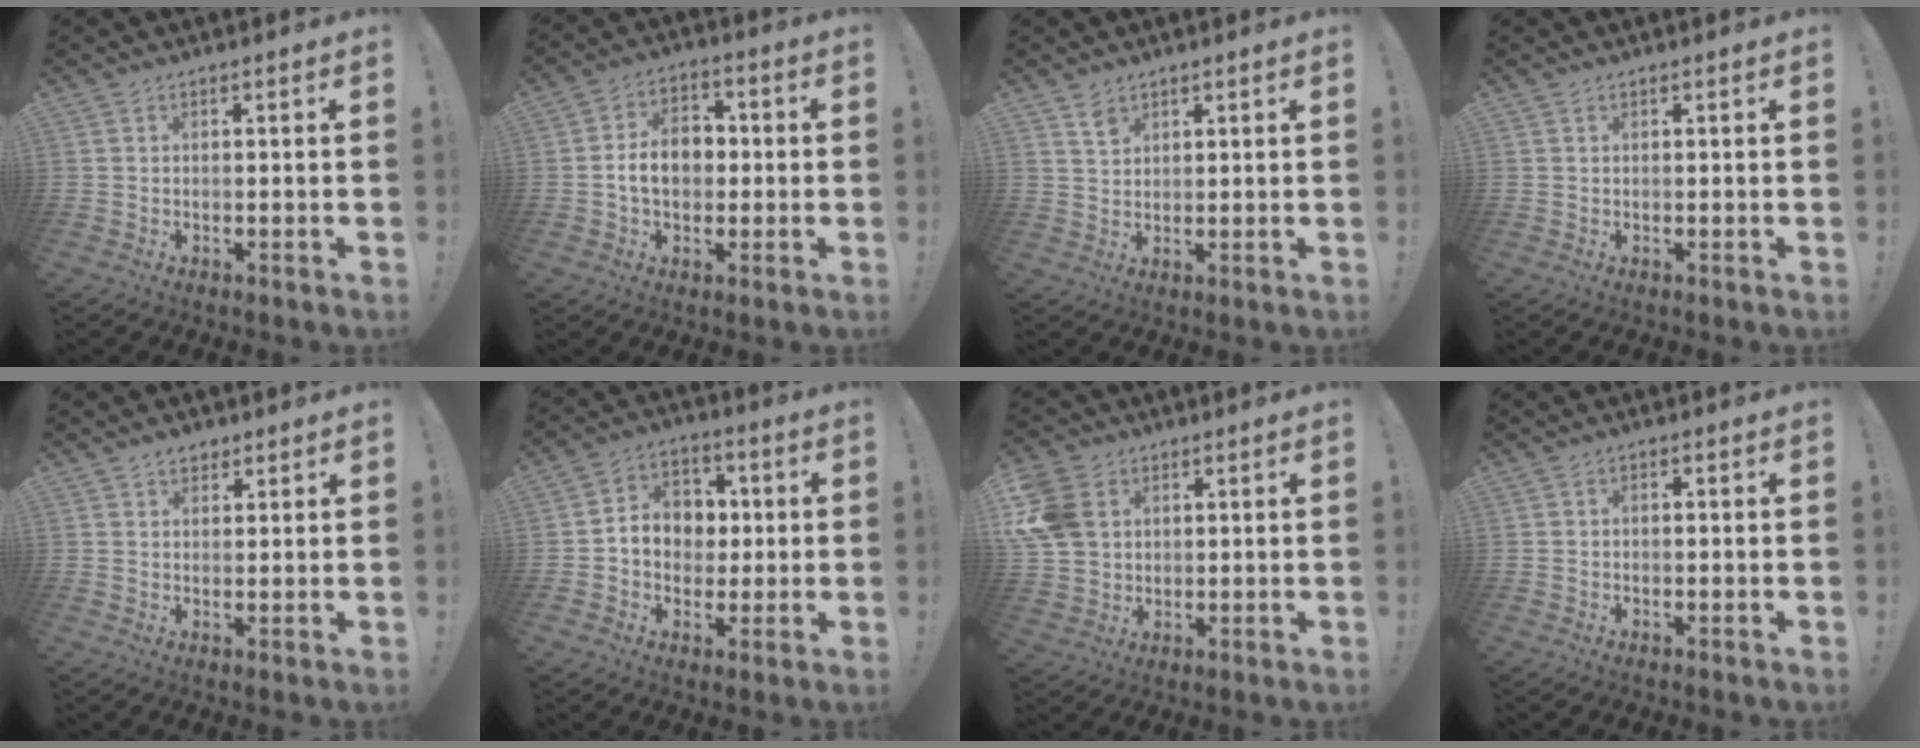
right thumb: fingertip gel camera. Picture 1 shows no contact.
{"total": 10.9, "force": [-0.6, 7.9, 7.5], "torque": [-0.123, 0.018, -0.008]}
{"total": 4.2, "force": [3.0, 2.6, 1.3], "torque": [-0.012, -0.017, 0.056]}
{"total": 0.0}
{"total": 3.3, "force": [2.3, 2.0, 1.1], "torque": [-0.009, -0.010, 0.040]}
{"total": 10.3, "force": [0.0, 9.2, 4.5], "torque": [-0.058, 0.013, 0.010]}
{"total": 12.0, "force": [3.5, 9.6, 6.2], "torque": [-0.129, -0.006, 0.072]}
{"total": 0.9, "force": [-0.6, 0.5, 0.5], "torque": [-0.013, 0.005, -0.010]}